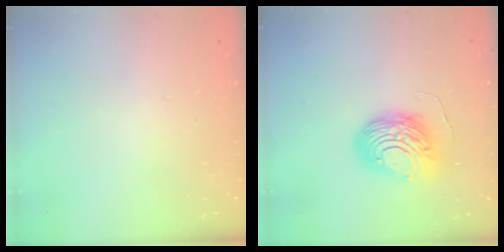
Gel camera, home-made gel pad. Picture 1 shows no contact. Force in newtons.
{"total": 10.4, "press": 10.3, "slide": 1.1}